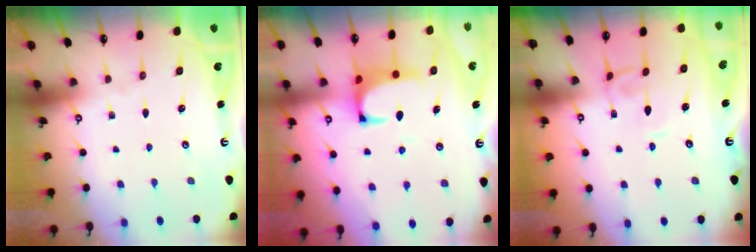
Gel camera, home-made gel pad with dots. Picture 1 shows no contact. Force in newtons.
{"total": 1.6, "press": 1.4, "slide": 0.7}
{"total": 2.9, "press": 2.9, "slide": 0.2}